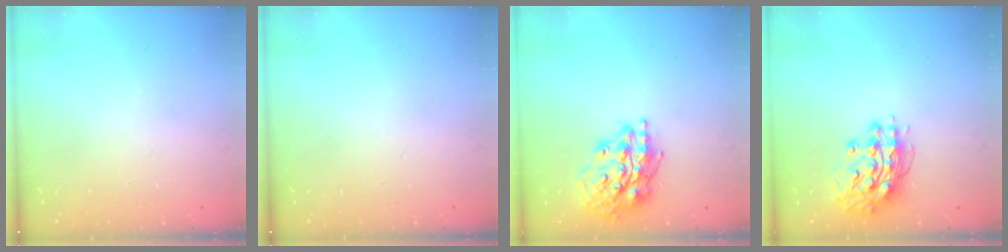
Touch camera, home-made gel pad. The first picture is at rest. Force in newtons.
{"total": 0.0}
{"total": 17.5, "press": 17.4, "slide": 1.8}
{"total": 13.5, "press": 13.4, "slide": 1.3}